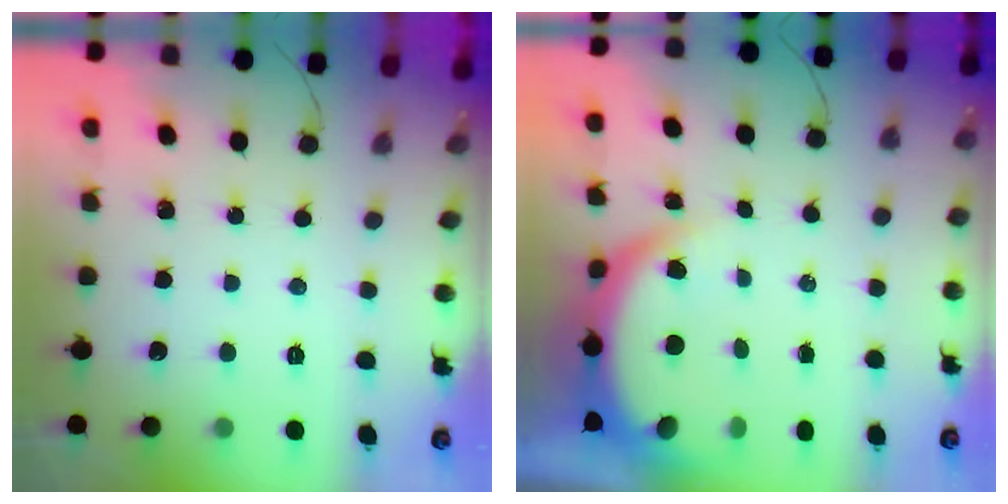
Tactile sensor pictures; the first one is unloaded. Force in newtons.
{"total": 6.4, "press": 6.3, "slide": 1.1}